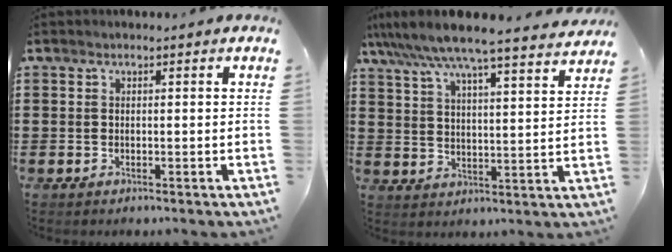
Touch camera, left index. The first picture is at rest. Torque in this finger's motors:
{"motor_torque": [2.06, -0.08, 0.10, -0.12]}